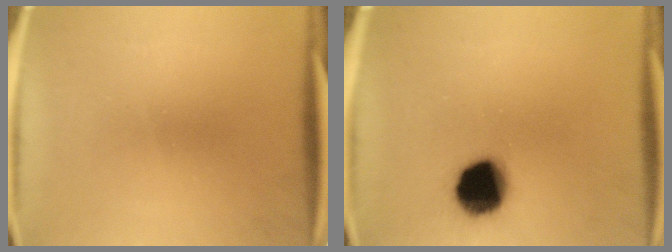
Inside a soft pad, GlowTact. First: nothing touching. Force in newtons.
{"total": 13.6}